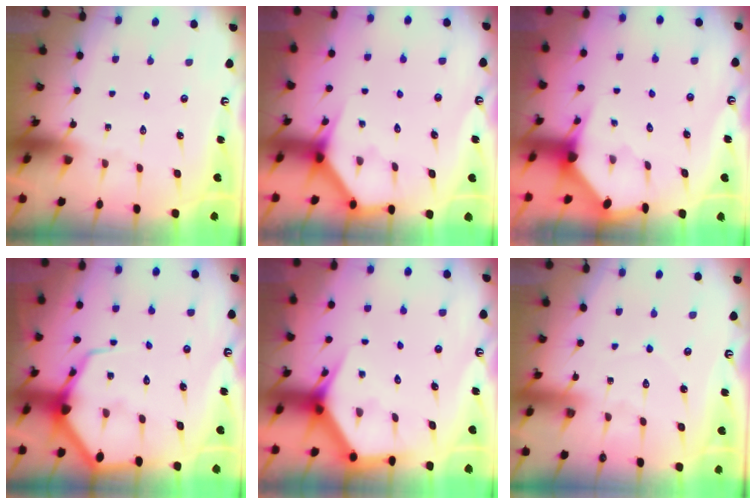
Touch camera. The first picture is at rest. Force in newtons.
{"total": 3.6, "press": 3.6, "slide": 0.2}
{"total": 3.3, "press": 3.3, "slide": 0.3}
{"total": 9.5, "press": 9.4, "slide": 1.0}
{"total": 4.2, "press": 4.2, "slide": 0.4}
{"total": 2.7, "press": 2.6, "slide": 0.3}